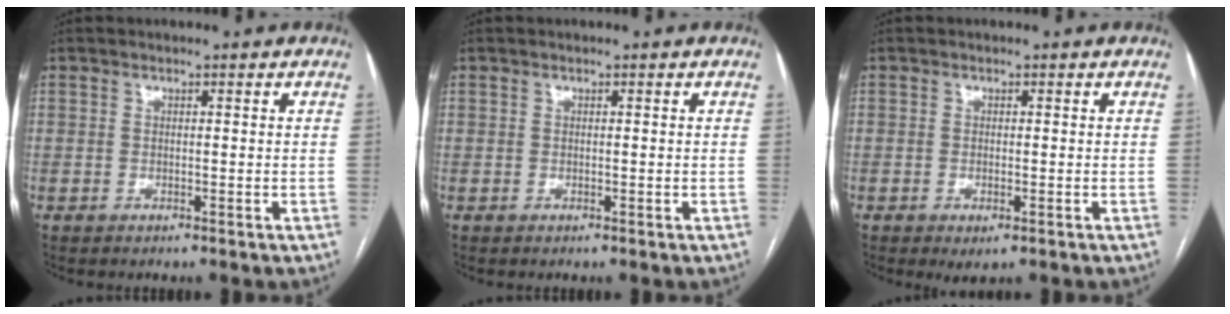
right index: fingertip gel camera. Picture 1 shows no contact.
{"total": 0.0}
{"total": 1.8, "force": [-0.8, 0.6, 1.5], "torque": [-0.021, -0.003, -0.006]}